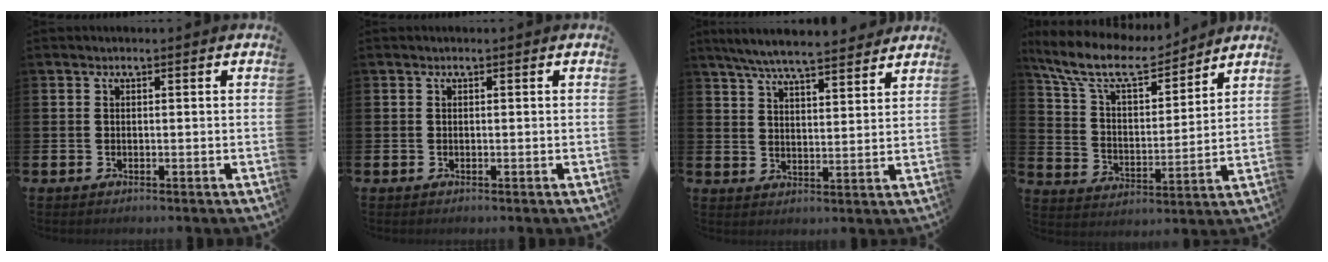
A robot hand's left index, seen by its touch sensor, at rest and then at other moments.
{"total": 0.0}
{"total": 6.9, "force": [6.6, 0.5, 2.1], "torque": [-0.060, -0.032, 0.117]}
{"total": 10.4, "force": [9.2, 2.6, 4.0], "torque": [-0.116, -0.053, 0.162]}